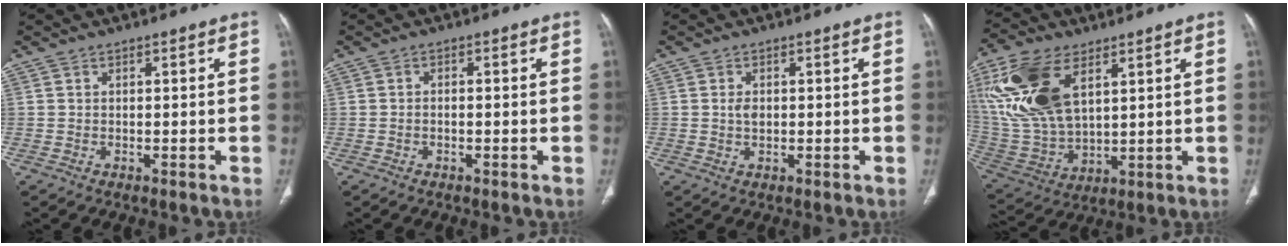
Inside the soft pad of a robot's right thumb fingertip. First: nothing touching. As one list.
[{"total": 0.8, "force": [-0.3, 0.4, 0.6], "torque": [-0.012, 0.005, -0.006]}, {"total": 2.0, "force": [0.1, 1.3, 1.5], "torque": [-0.029, -0.001, 0.003]}, {"total": 20.0, "force": [7.8, 10.8, 14.9], "torque": [-0.309, -0.023, 0.159]}]